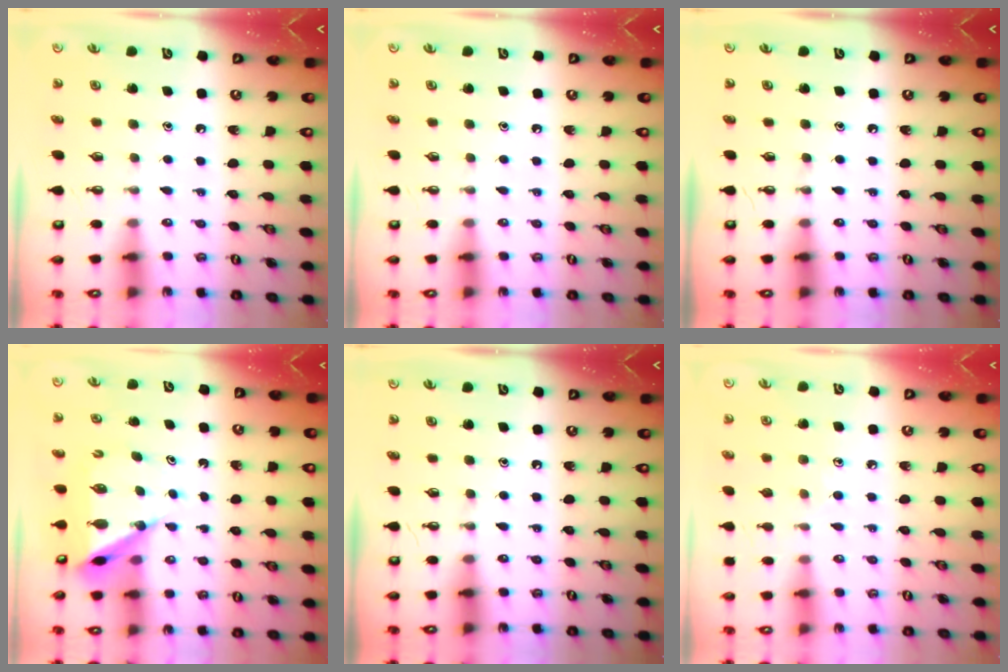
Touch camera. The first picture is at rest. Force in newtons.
{"total": 0.0}
{"total": 0.0}
{"total": 6.7, "press": 6.7, "slide": 0.5}
{"total": 0.0}
{"total": 6.4, "press": 6.4, "slide": 0.6}